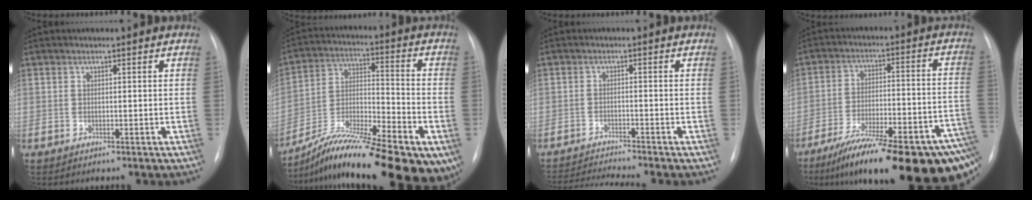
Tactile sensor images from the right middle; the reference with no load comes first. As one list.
[{"total": 23.5, "force": [-17.3, 5.0, 15.0], "torque": [-0.221, 0.005, -0.282]}, {"total": 6.5, "force": [-6.0, -1.9, 1.7], "torque": [-0.030, -0.017, -0.100]}, {"total": 27.3, "force": [-18.1, 4.7, 19.8], "torque": [-0.220, -0.010, -0.265]}]